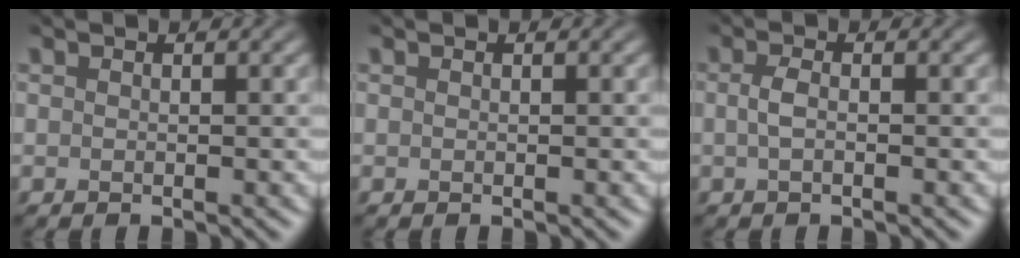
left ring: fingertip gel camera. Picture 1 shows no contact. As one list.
[{"total": 0.0}, {"total": 1.4, "force": [-0.2, 0.5, 1.3], "torque": [-0.029, 0.001, -0.006]}]